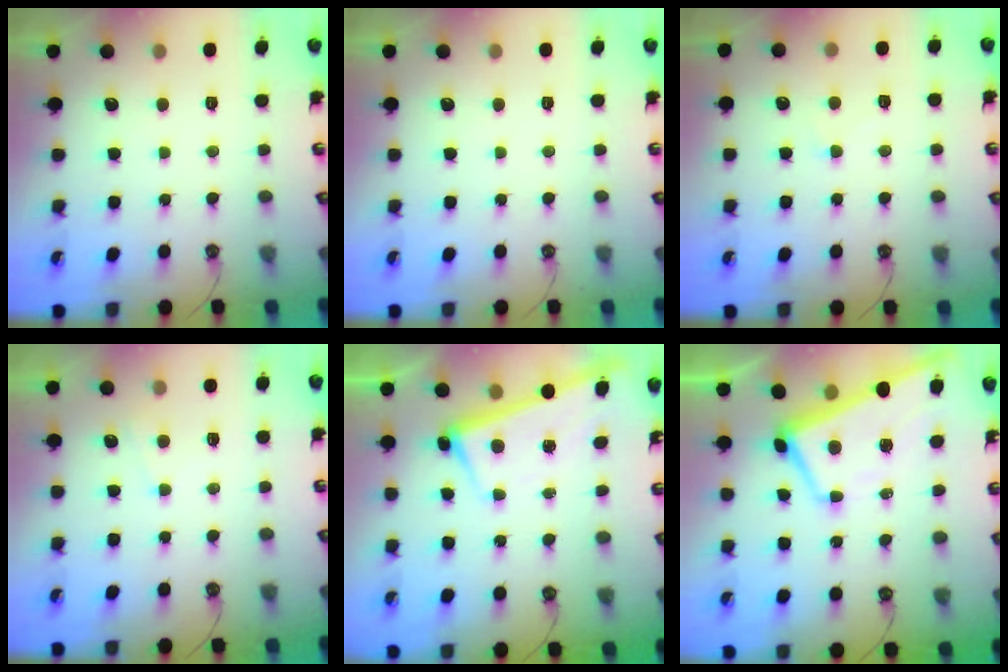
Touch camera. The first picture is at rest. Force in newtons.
{"total": 0.0}
{"total": 1.1, "press": 1.0, "slide": 0.5}
{"total": 0.6, "press": 0.3, "slide": 0.6}
{"total": 2.7, "press": 2.6, "slide": 0.4}
{"total": 1.1, "press": 0.7, "slide": 0.8}